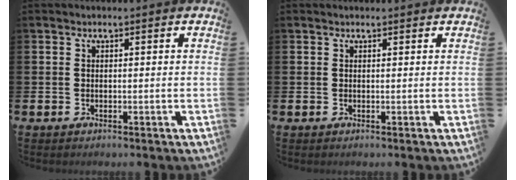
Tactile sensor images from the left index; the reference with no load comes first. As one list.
[{"total": 0.0}]